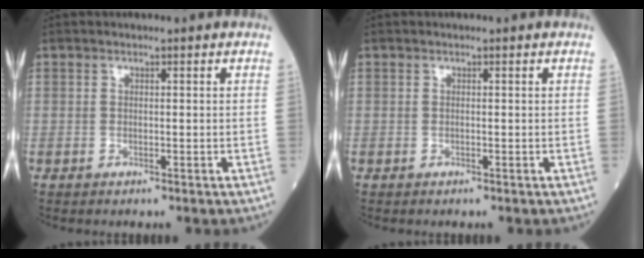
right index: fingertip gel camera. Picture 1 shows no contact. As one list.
[{"total": 0.0}]